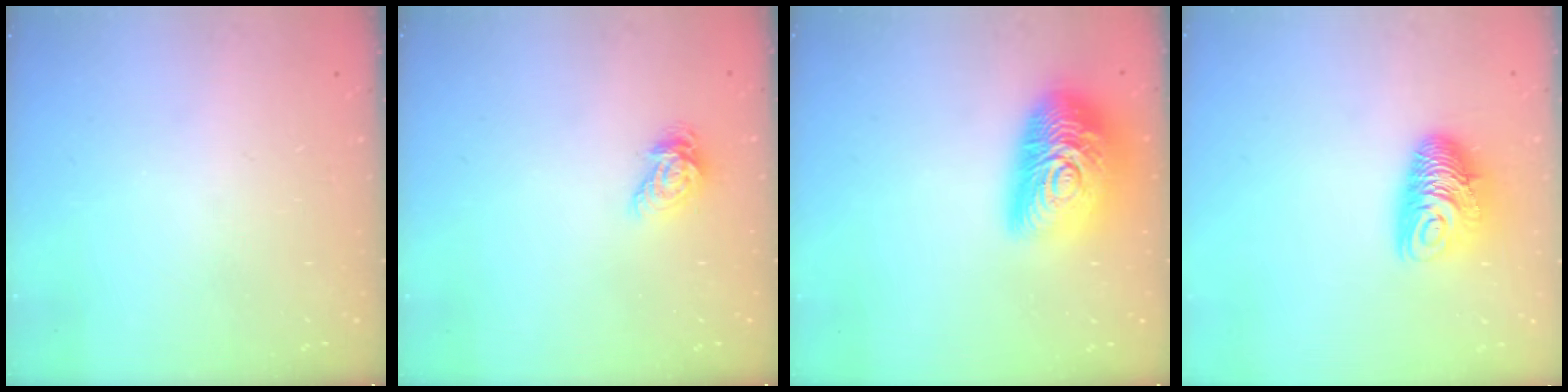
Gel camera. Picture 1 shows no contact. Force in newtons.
{"total": 6.6, "press": 6.6, "slide": 0.2}
{"total": 21.0, "press": 21.0, "slide": 0.9}
{"total": 10.2, "press": 10.2, "slide": 0.6}